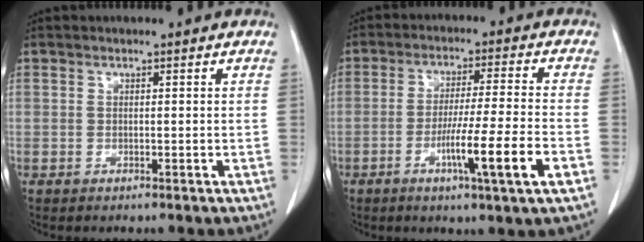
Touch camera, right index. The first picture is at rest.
{"total": 11.0, "force": [-4.3, -0.9, 10.1], "torque": [-0.174, -0.016, -0.072]}